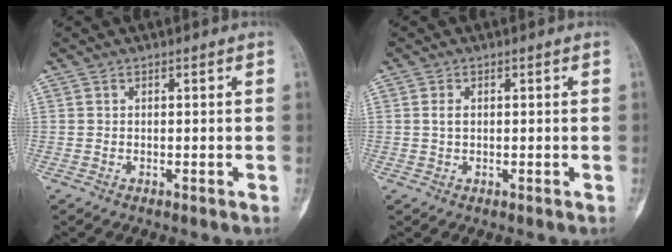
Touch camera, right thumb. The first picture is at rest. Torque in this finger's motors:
{"motor_torque": [0.19, 0.16, 0.07, -0.06, 0.16]}